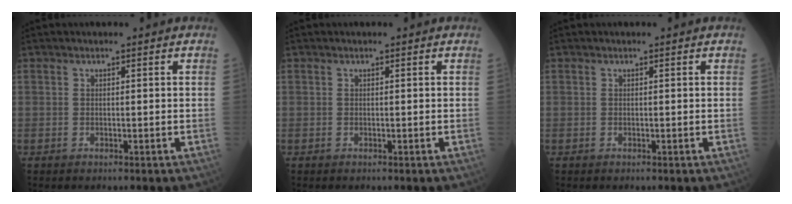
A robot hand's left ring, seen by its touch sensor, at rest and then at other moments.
{"total": 0.0}
{"total": 0.0}